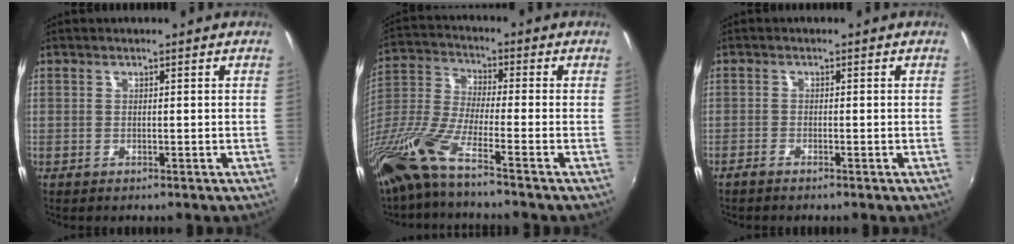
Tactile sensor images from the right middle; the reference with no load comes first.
{"total": 11.3, "force": [-8.2, -0.2, 7.8], "torque": [-0.163, -0.022, -0.167]}
{"total": 1.3, "force": [-1.2, 0.1, 0.5], "torque": [-0.019, -0.002, -0.026]}